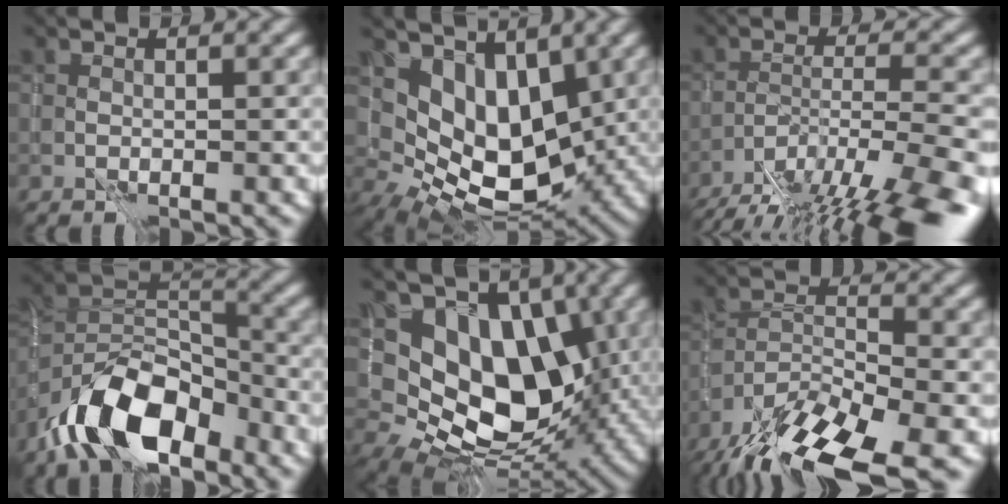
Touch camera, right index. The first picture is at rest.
{"total": 8.1, "force": [2.1, 5.0, 5.9], "torque": [-0.105, -0.028, 0.038]}
{"total": 13.9, "force": [-10.9, 3.2, 8.1], "torque": [-0.152, -0.029, -0.150]}
{"total": 10.1, "force": [-6.0, 4.6, 6.7], "torque": [-0.115, 0.011, -0.118]}
{"total": 10.9, "force": [2.3, 7.3, 7.8], "torque": [-0.119, -0.018, 0.037]}
{"total": 12.6, "force": [-9.3, 3.4, 7.7], "torque": [-0.146, -0.021, -0.155]}